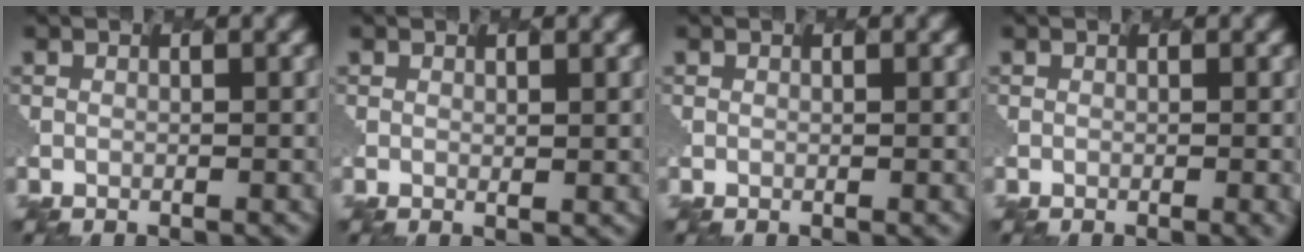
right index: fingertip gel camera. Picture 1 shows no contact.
{"total": 0.7, "force": [0.6, -0.1, 0.3], "torque": [-0.012, -0.010, 0.012]}
{"total": 0.6, "force": [0.1, 0.3, 0.6], "torque": [-0.004, 0.002, -0.002]}
{"total": 1.6, "force": [-0.5, 0.5, 1.5], "torque": [-0.019, 0.002, -0.001]}